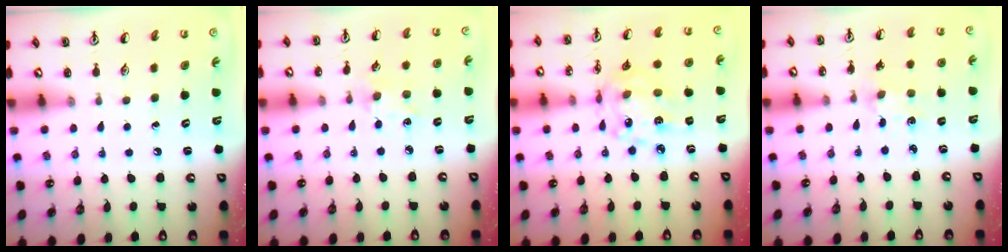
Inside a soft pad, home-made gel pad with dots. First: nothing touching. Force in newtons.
{"total": 3.0, "press": 3.0, "slide": 0.4}
{"total": 12.9, "press": 12.4, "slide": 3.4}
{"total": 1.8, "press": 1.8, "slide": 0.3}